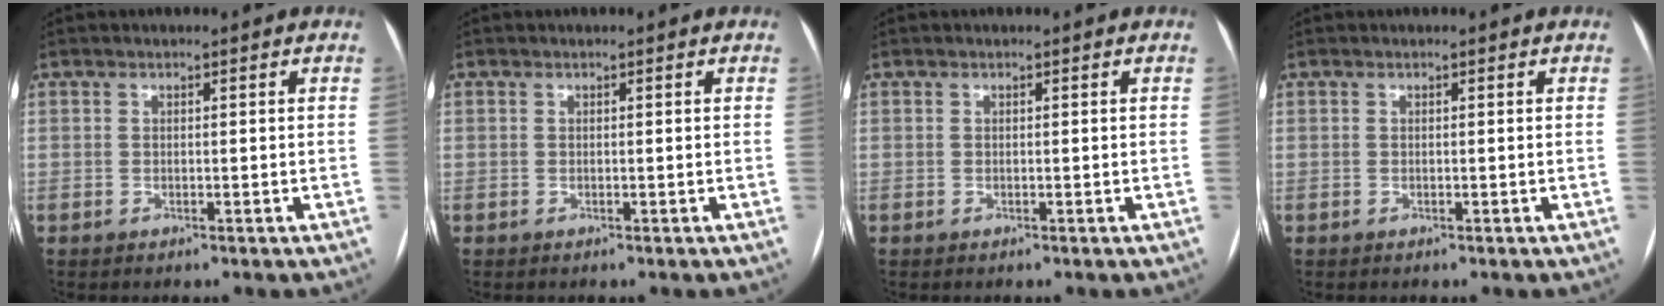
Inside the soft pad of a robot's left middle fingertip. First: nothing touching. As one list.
[{"total": 0.0}, {"total": 0.0}, {"total": 0.0}]